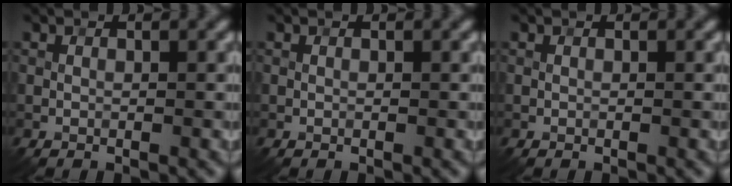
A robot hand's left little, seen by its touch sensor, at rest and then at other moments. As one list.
[{"total": 0.0}, {"total": 0.0}]